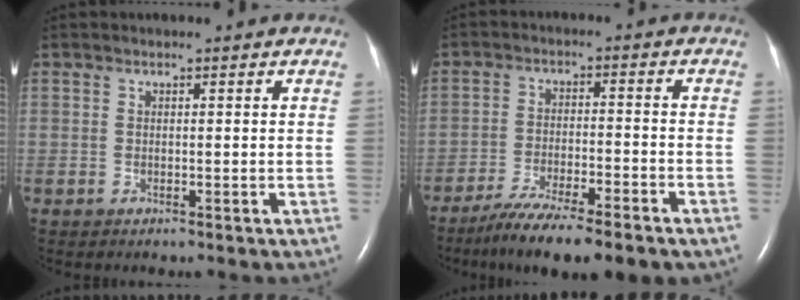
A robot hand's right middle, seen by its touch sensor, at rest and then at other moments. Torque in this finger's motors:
{"motor_torque": [0.65, -0.78, 0.29, 0.10]}